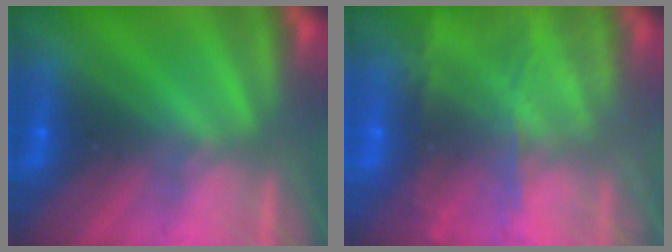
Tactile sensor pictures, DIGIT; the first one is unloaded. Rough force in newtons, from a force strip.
{"total": 8.2}